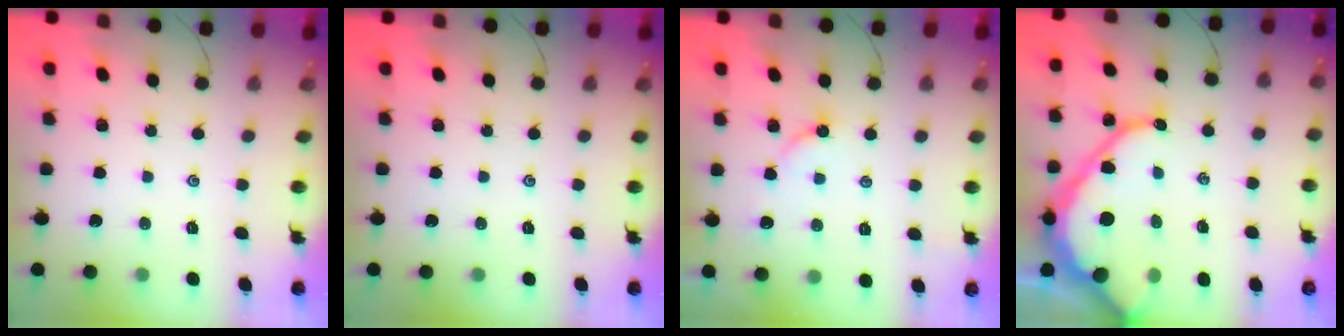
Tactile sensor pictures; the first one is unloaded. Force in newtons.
{"total": 0.0}
{"total": 3.7, "press": 3.7, "slide": 0.4}
{"total": 18.9, "press": 18.8, "slide": 2.2}